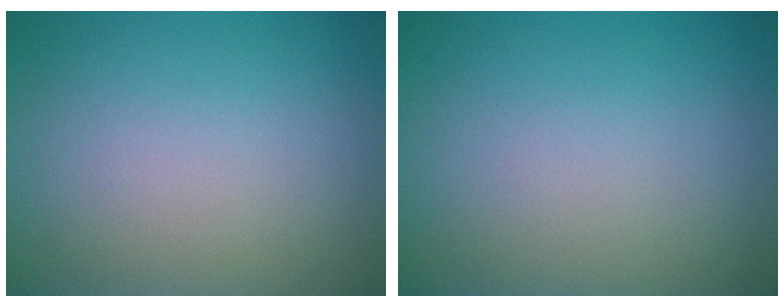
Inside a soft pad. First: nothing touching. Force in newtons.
{"total": 0.0}